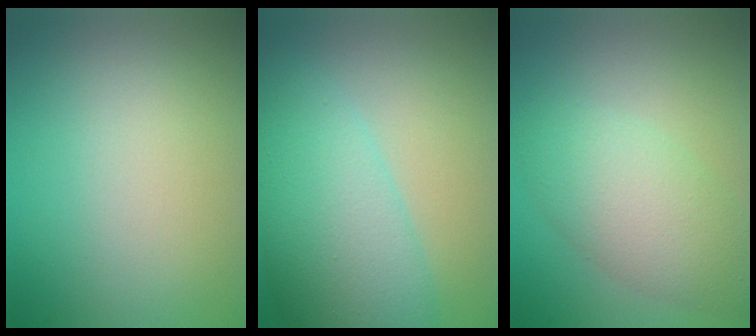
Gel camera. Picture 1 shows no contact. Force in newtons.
{"total": 8.6, "press": 8.6, "slide": 0.2}
{"total": 5.2, "press": 5.2, "slide": 0.2}